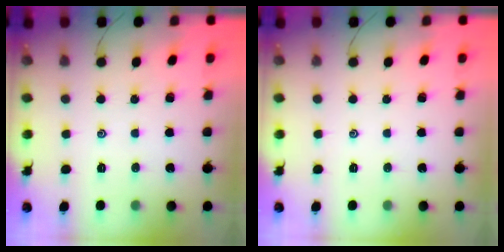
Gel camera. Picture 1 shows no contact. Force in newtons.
{"total": 0.0}